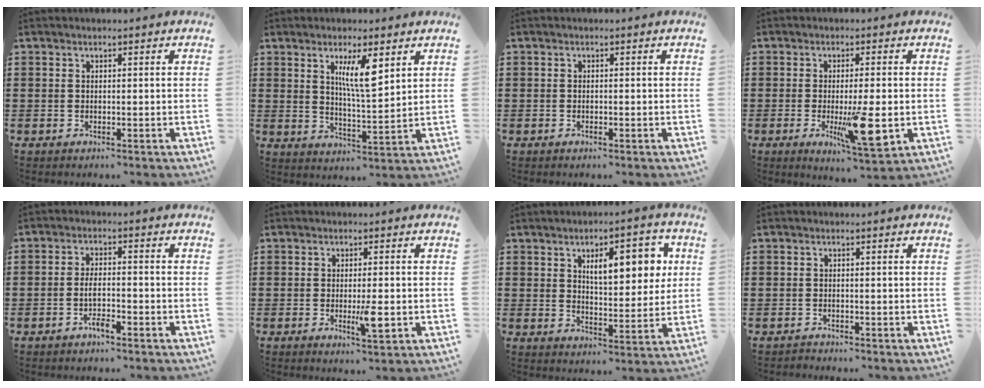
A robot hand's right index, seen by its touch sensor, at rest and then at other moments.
{"total": 6.8, "force": [3.3, 1.4, 5.8], "torque": [-0.115, 0.002, 0.053]}
{"total": 0.5, "force": [-0.3, 0.1, 0.4], "torque": [-0.009, -0.003, -0.006]}
{"total": 9.6, "force": [-2.2, 2.2, 9.1], "torque": [-0.163, -0.022, -0.034]}
{"total": 3.8, "force": [-1.8, 1.3, 3.1], "torque": [-0.069, 0.001, -0.039]}
{"total": 4.3, "force": [-1.1, 0.8, 4.1], "torque": [-0.083, -0.009, -0.023]}
{"total": 8.7, "force": [3.2, 3.6, 7.3], "torque": [-0.108, -0.003, 0.046]}
{"total": 0.7, "force": [-0.7, 0.0, -0.2], "torque": [0.003, 0.003, -0.017]}